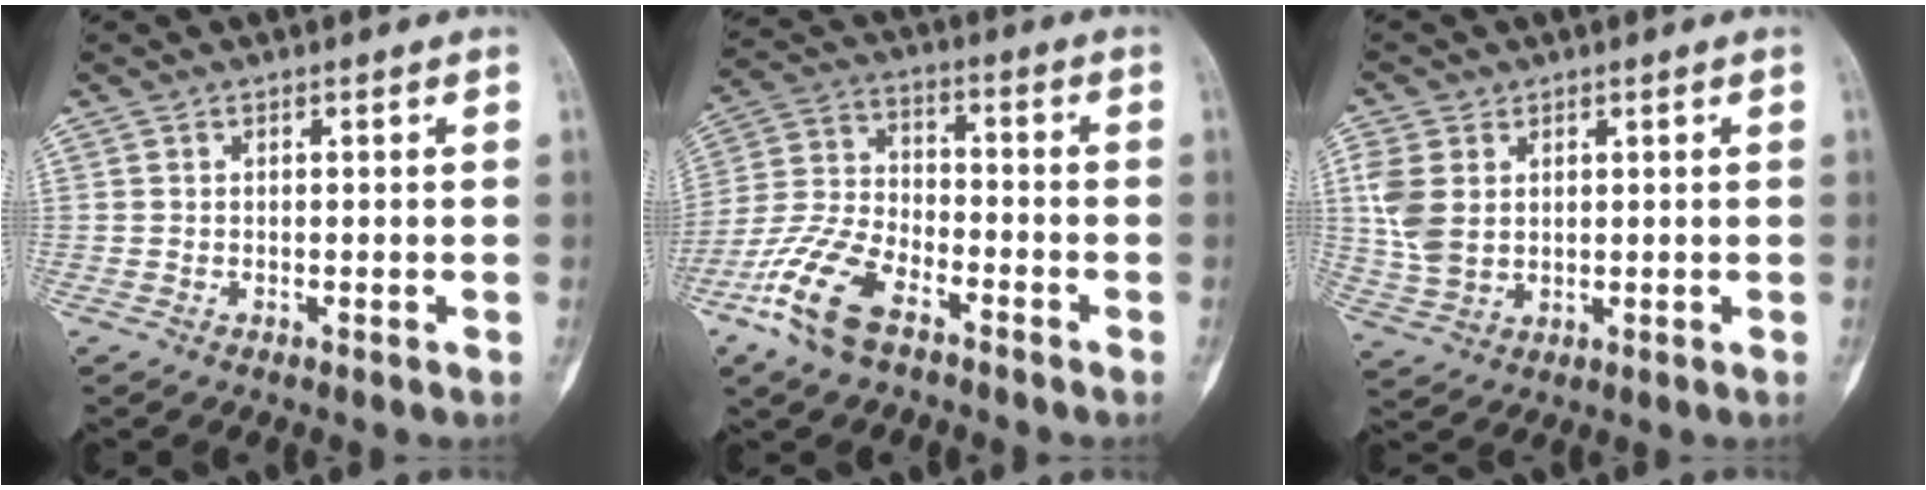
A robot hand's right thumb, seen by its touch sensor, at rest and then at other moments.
{"total": 13.1, "force": [-7.8, 6.2, 8.5], "torque": [-0.183, 0.034, -0.160]}
{"total": 7.8, "force": [1.9, 5.7, 5.0], "torque": [-0.105, -0.007, 0.046]}